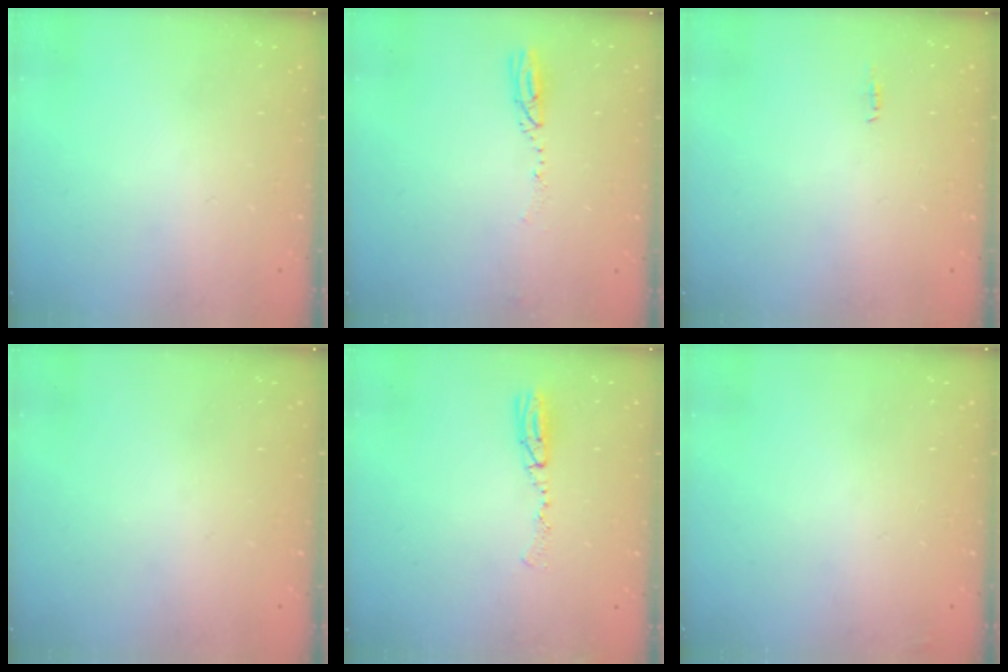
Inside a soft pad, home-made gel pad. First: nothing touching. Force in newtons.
{"total": 3.3, "press": 3.2, "slide": 0.8}
{"total": 4.8, "press": 2.5, "slide": 4.1}
{"total": 9.9, "press": 2.5, "slide": 9.6}
{"total": 5.6, "press": 5.3, "slide": 1.9}
{"total": 2.3, "press": 2.2, "slide": 0.8}